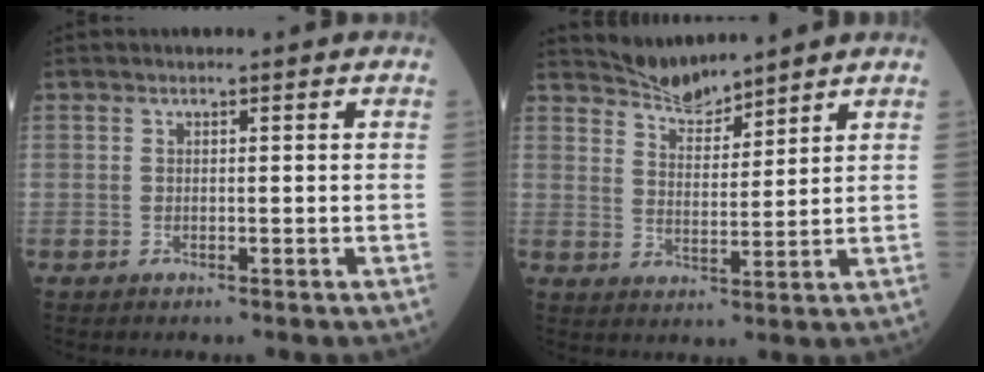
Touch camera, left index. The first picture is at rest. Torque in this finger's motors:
{"motor_torque": [0.41, -0.53, -0.02, 0.01]}